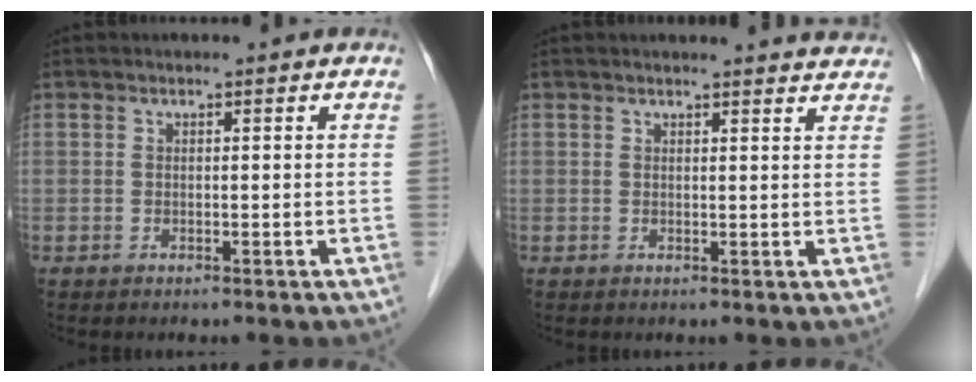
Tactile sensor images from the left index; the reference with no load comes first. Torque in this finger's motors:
{"motor_torque": [0.62, -0.95, 0.02, 0.01]}